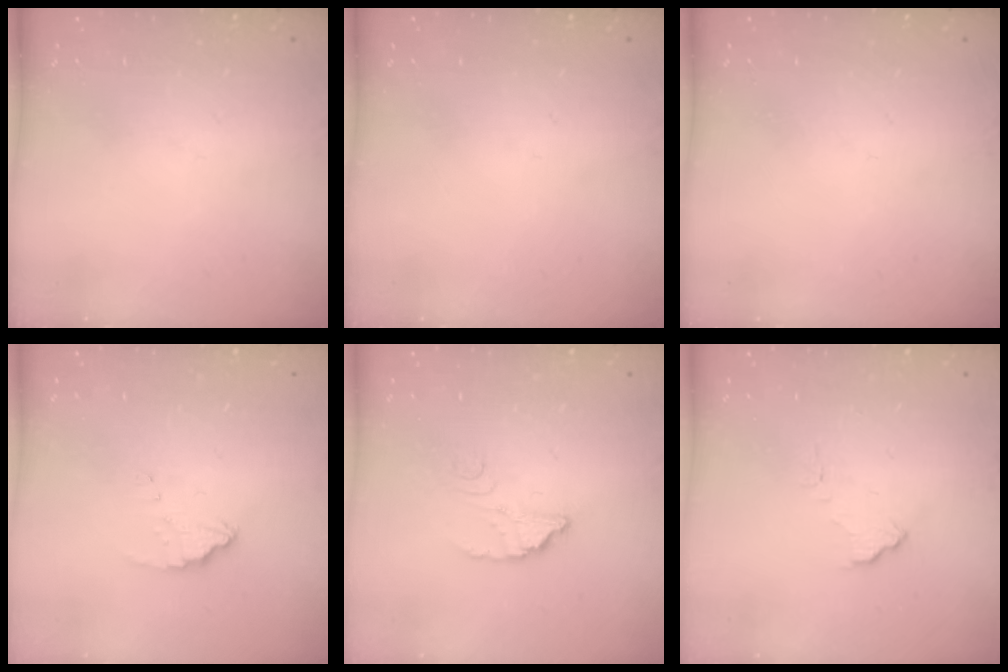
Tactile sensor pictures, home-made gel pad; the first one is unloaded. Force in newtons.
{"total": 0.0}
{"total": 0.0}
{"total": 2.5, "press": 2.5, "slide": 0.2}
{"total": 4.1, "press": 4.1, "slide": 0.1}
{"total": 5.0, "press": 5.0, "slide": 0.5}